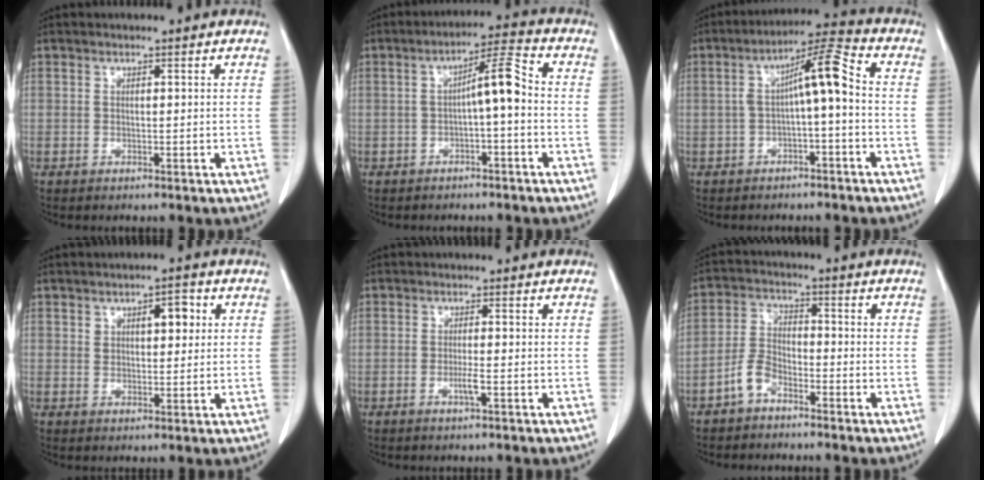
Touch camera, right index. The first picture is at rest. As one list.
[{"total": 6.6, "force": [-0.7, 1.1, 6.5], "torque": [-0.108, 0.030, -0.012]}, {"total": 8.3, "force": [-0.4, 1.3, 8.2], "torque": [-0.138, 0.037, -0.008]}, {"total": 5.4, "force": [1.9, 2.7, 4.2], "torque": [-0.066, 0.015, 0.035]}, {"total": 2.5, "force": [-0.9, 0.4, 2.3], "torque": [-0.046, -0.001, -0.015]}, {"total": 5.3, "force": [-3.3, 2.9, 3.0], "torque": [-0.071, 0.015, -0.067]}]